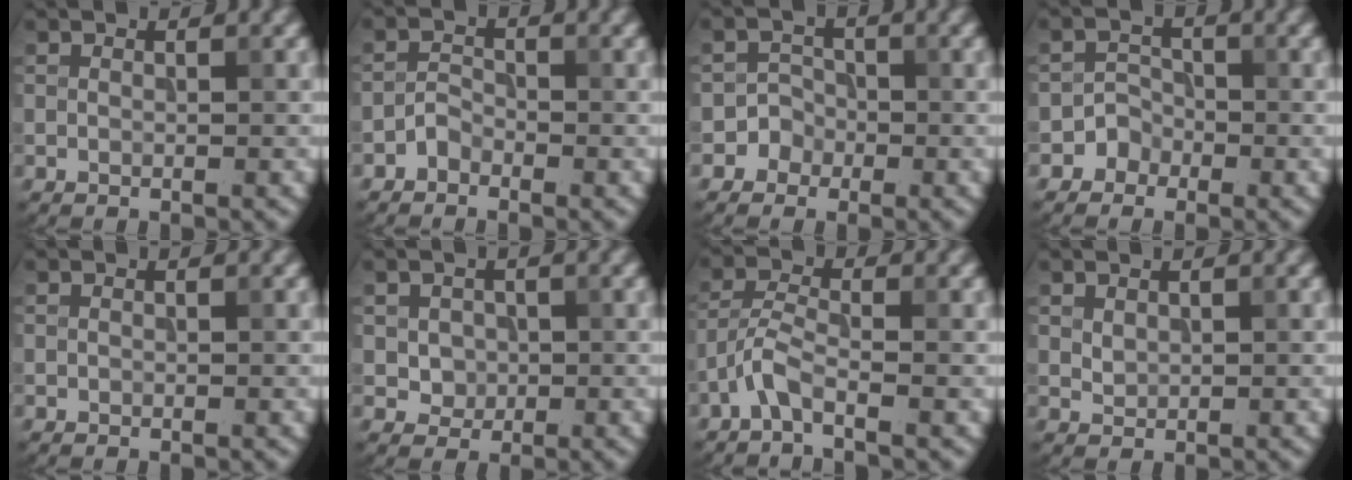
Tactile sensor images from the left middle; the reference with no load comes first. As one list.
[{"total": 1.4, "force": [-1.1, 0.7, 0.4], "torque": [-0.004, 0.008, -0.024]}, {"total": 2.2, "force": [-1.2, 1.9, -0.1], "torque": [0.030, 0.013, -0.027]}, {"total": 1.8, "force": [-1.2, 1.4, 0.0], "torque": [0.013, 0.013, -0.024]}, {"total": 0.0}, {"total": 2.0, "force": [0.1, 1.8, 0.8], "torque": [-0.014, -0.004, 0.008]}, {"total": 2.5, "force": [-1.7, 0.5, 1.8], "torque": [-0.044, 0.005, -0.044]}, {"total": 0.8, "force": [0.5, 0.5, 0.3], "torque": [-0.010, -0.001, 0.015]}]